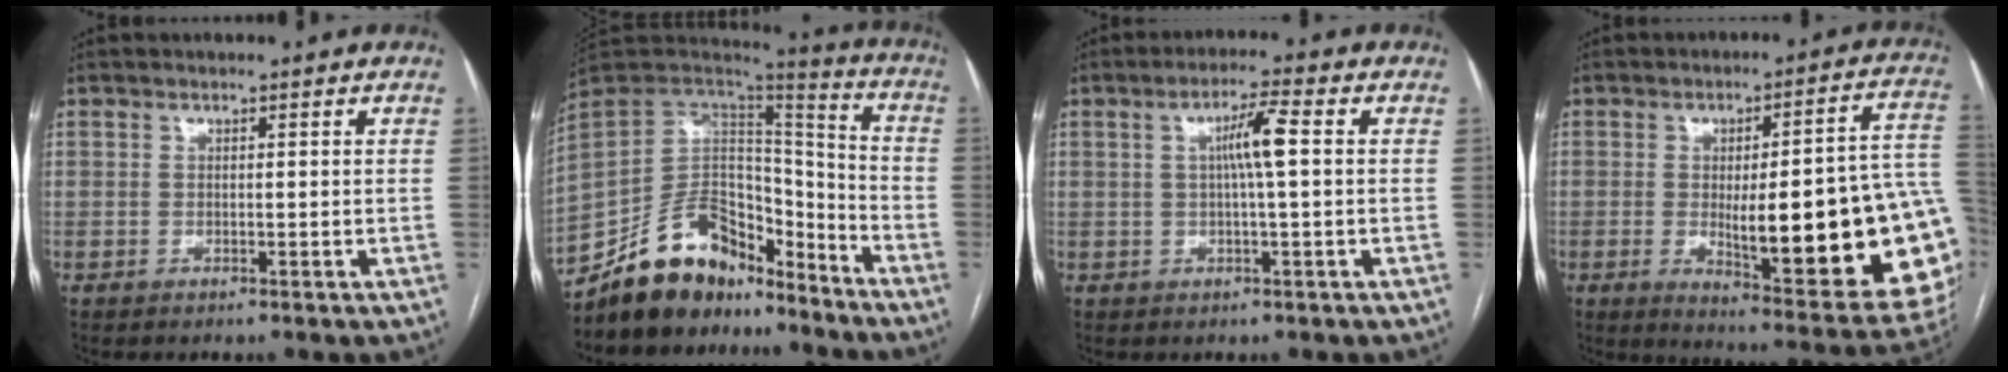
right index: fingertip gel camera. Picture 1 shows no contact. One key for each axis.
{"total": 16.9, "fx": -13.5, "fy": 8.0, "fz": 6.4, "tx": -0.114, "ty": 0.056, "tz": -0.235}
{"total": 5.2, "fx": 0.7, "fy": -0.1, "fz": 5.1, "tx": -0.096, "ty": 0.007, "tz": 0.012}
{"total": 27.0, "fx": -3.7, "fy": 5.2, "fz": 26.2, "tx": -0.243, "ty": 0.006, "tz": -0.034}